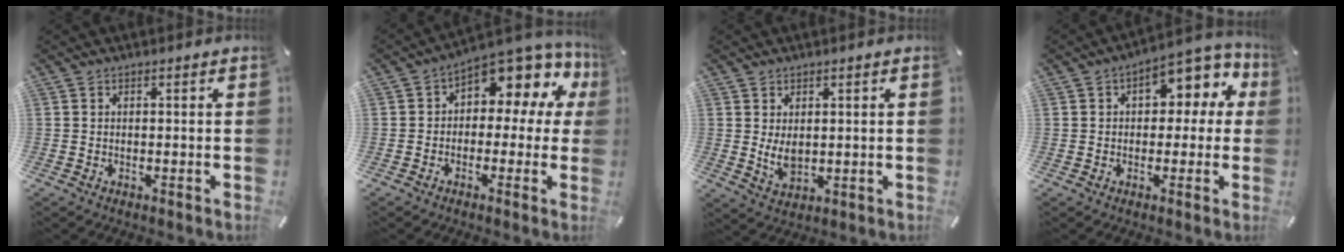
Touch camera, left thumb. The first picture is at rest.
{"total": 8.5, "force": [4.6, 4.8, 5.3], "torque": [-0.071, -0.054, 0.077]}
{"total": 4.8, "force": [0.7, 3.2, 3.6], "torque": [-0.080, -0.007, 0.011]}
{"total": 8.8, "force": [3.0, 5.8, 5.9], "torque": [-0.068, -0.021, 0.045]}